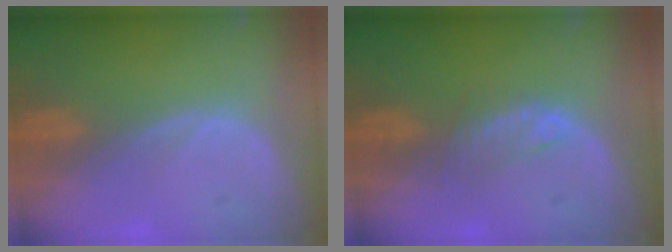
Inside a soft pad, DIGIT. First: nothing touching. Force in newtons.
{"total": 2.5, "press": 2.4, "slide": 0.3}